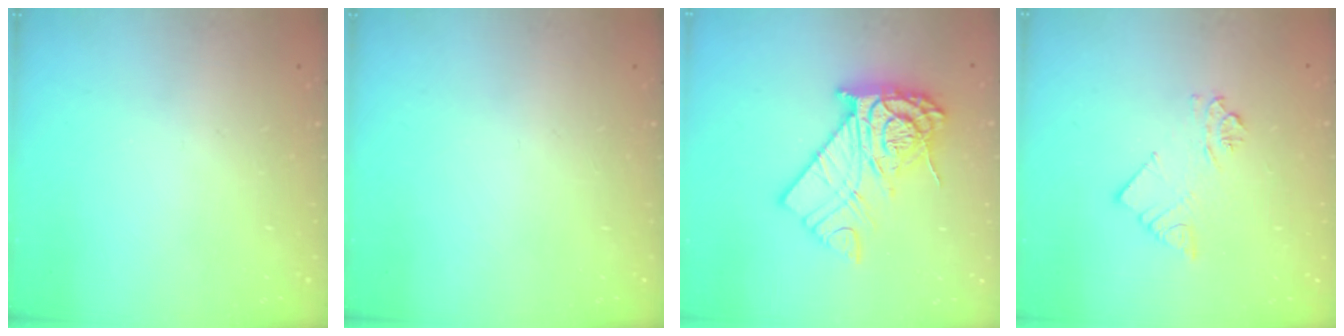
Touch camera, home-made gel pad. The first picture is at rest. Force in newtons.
{"total": 0.0}
{"total": 14.5, "press": 14.4, "slide": 1.6}
{"total": 5.0, "press": 5.0, "slide": 0.1}